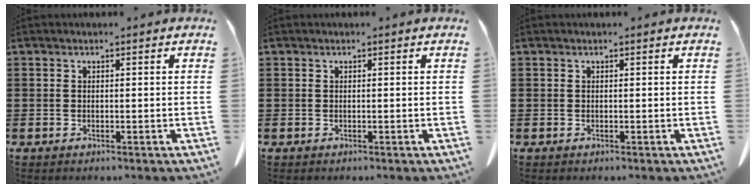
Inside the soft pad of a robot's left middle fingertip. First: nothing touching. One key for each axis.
{"total": 0.0}
{"total": 0.0}